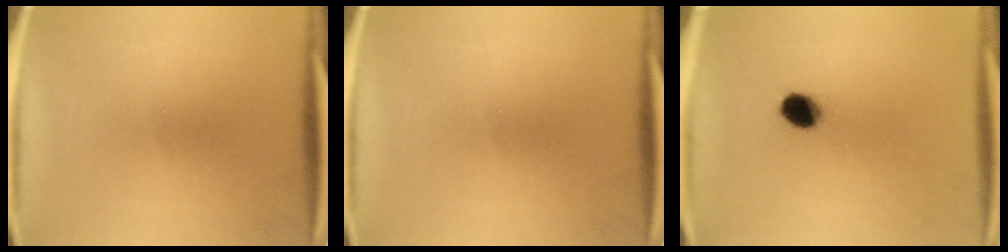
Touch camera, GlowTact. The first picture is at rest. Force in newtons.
{"total": 0.0}
{"total": 5.5}